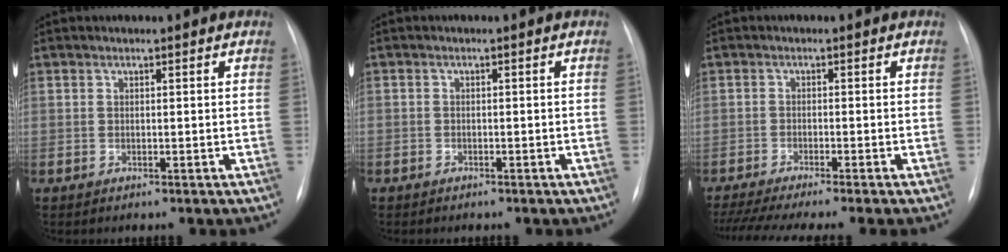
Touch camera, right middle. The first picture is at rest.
{"total": 0.9, "force": [-0.6, 0.6, 0.1], "torque": [0.002, 0.003, -0.008]}
{"total": 10.6, "force": [-9.0, -0.9, 5.6], "torque": [-0.065, -0.022, -0.137]}